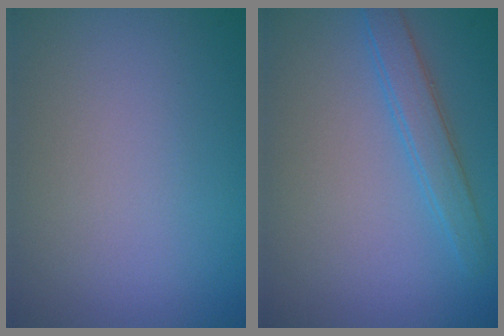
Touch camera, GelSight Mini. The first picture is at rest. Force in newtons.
{"total": 2.4, "press": 2.4, "slide": 0.1}